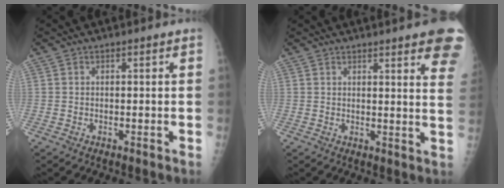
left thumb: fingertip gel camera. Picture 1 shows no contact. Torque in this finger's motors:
{"motor_torque": [2.68, 1.90, 0.85, -0.89, 0.09]}